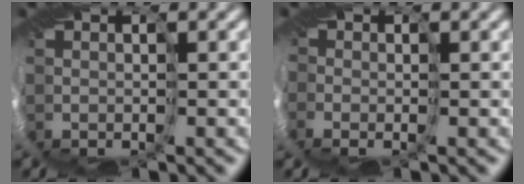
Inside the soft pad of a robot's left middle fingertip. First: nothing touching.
{"total": 1.3, "force": [-0.7, 0.9, 0.7], "torque": [-0.012, -0.009, -0.020]}